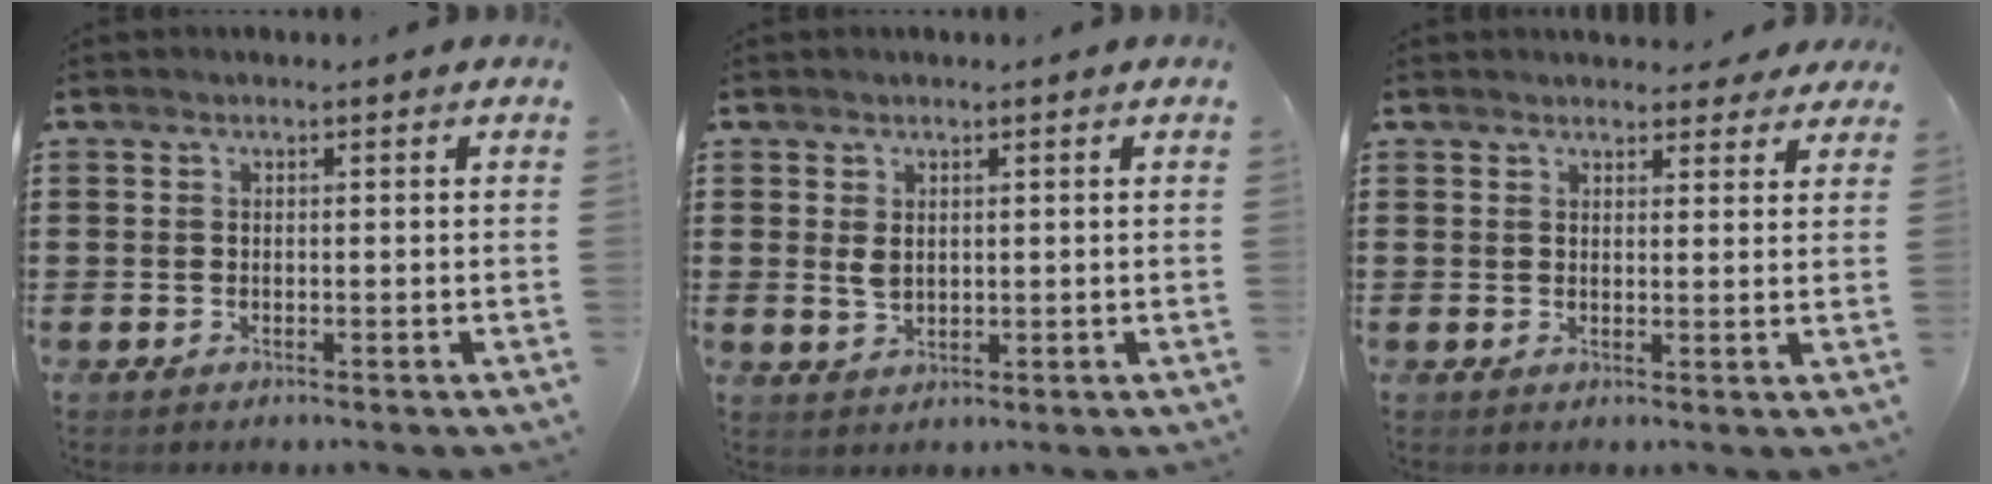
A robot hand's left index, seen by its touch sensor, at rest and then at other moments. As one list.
[{"total": 2.5, "force": [0.9, 1.5, 1.7], "torque": [-0.037, 0.003, 0.017]}, {"total": 2.9, "force": [2.7, 0.9, 0.6], "torque": [-0.003, -0.010, 0.047]}]